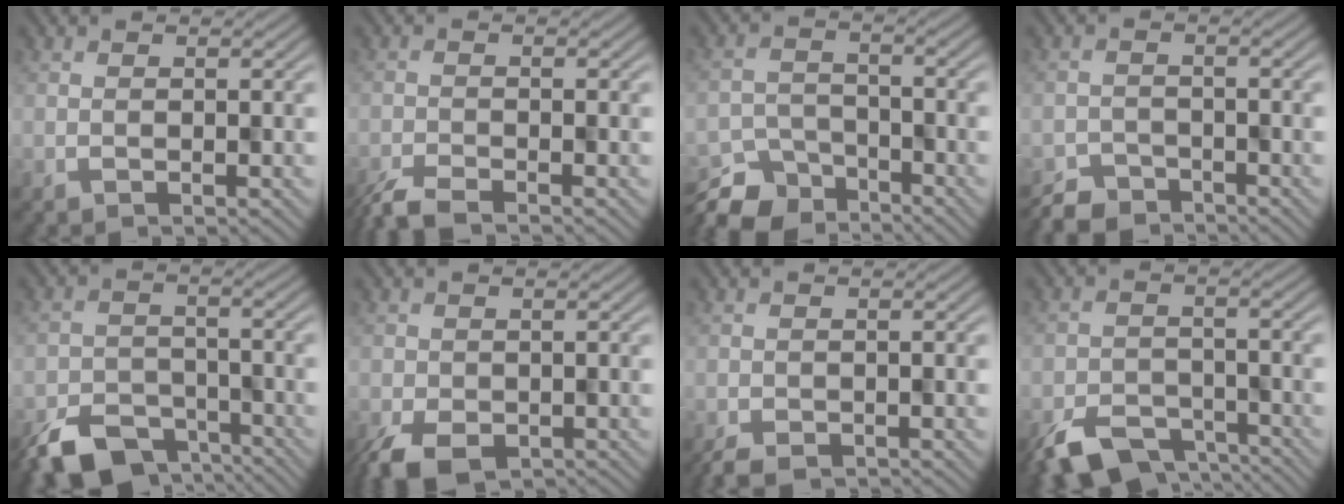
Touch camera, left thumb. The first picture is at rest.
{"total": 4.4, "force": [-3.9, 0.7, 1.8], "torque": [-0.036, -0.013, -0.070]}
{"total": 8.1, "force": [-7.2, 3.3, 1.8], "torque": [-0.031, -0.021, -0.117]}
{"total": 4.1, "force": [-3.9, 1.3, 0.2], "torque": [0.000, -0.012, -0.065]}
{"total": 8.2, "force": [-6.3, 4.0, 3.3], "torque": [-0.057, -0.019, -0.100]}
{"total": 5.6, "force": [-3.4, 2.9, 3.3], "torque": [-0.066, -0.024, -0.053]}
{"total": 2.6, "force": [-2.2, 1.0, 1.1], "torque": [-0.023, -0.012, -0.032]}
{"total": 7.3, "force": [-5.6, 3.4, 3.2], "torque": [-0.055, -0.019, -0.090]}